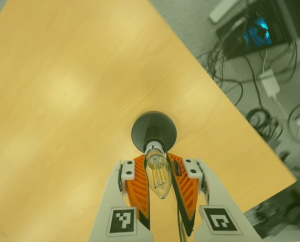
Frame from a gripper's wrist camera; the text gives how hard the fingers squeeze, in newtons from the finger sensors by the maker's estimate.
{"total": 20.6, "left": 19.2, "right": 21.9}